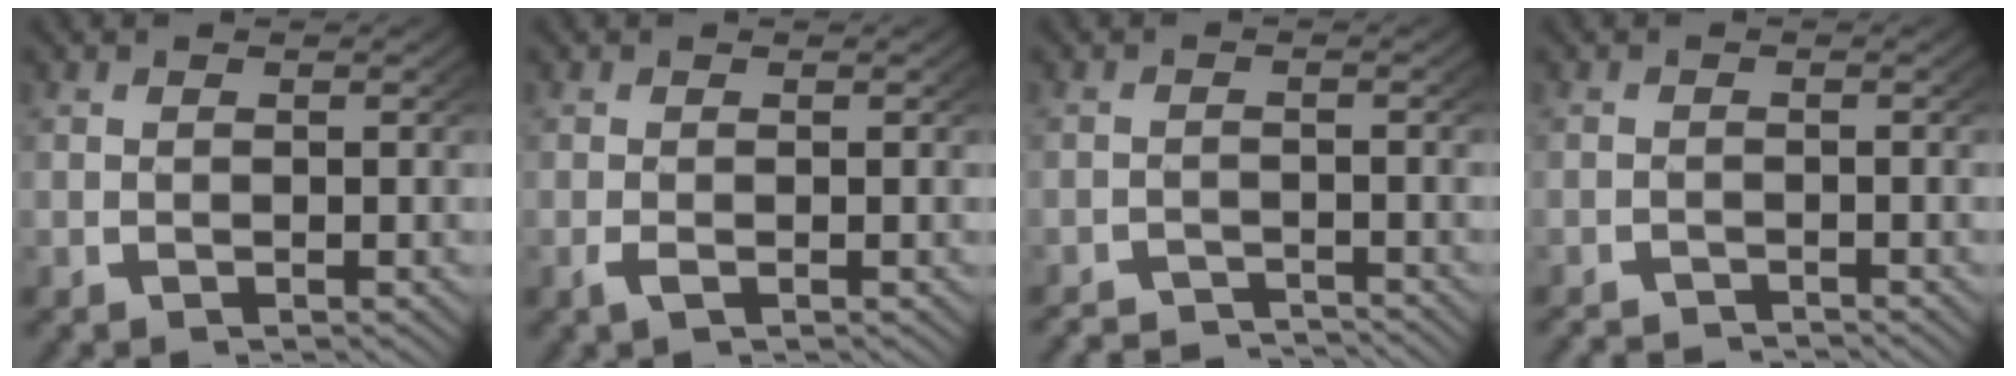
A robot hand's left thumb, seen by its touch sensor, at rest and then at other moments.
{"total": 0.9, "force": [-0.4, 0.3, 0.7], "torque": [-0.020, -0.003, -0.007]}
{"total": 3.7, "force": [-3.6, 0.7, 0.5], "torque": [-0.001, -0.016, -0.060]}
{"total": 2.5, "force": [-2.4, 0.4, 0.2], "torque": [0.001, -0.014, -0.040]}